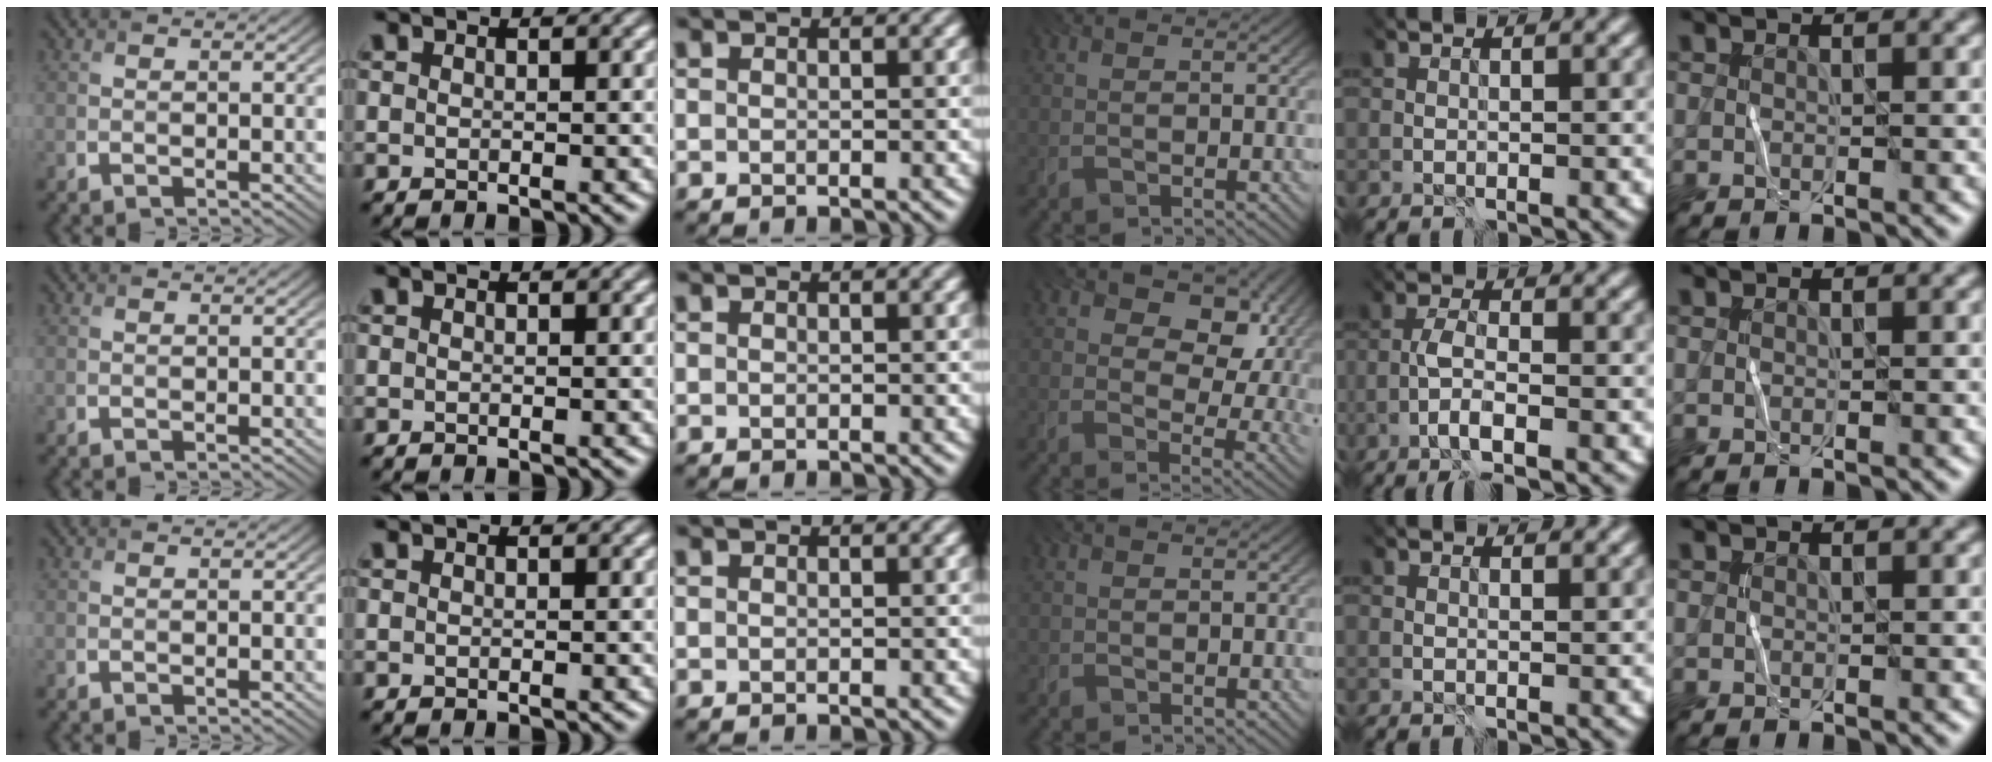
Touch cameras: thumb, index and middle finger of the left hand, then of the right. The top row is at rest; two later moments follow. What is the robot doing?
{"motion": "wrap", "object": "cellophane"}